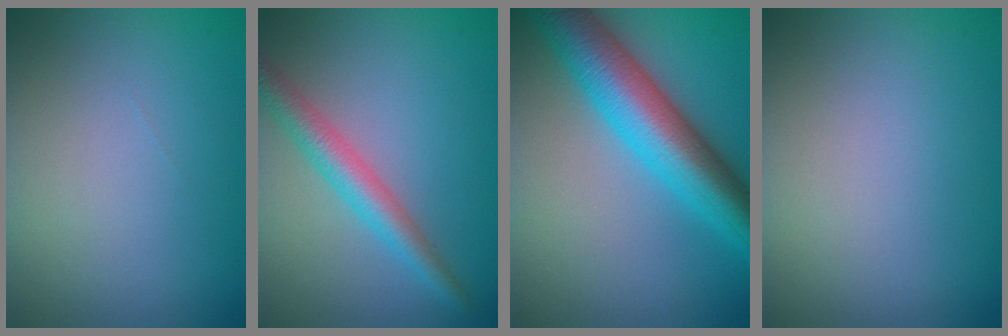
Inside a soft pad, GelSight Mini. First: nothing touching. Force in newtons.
{"total": 3.6, "press": 3.6, "slide": 0.0}
{"total": 9.0, "press": 9.0, "slide": 0.0}
{"total": 0.0}